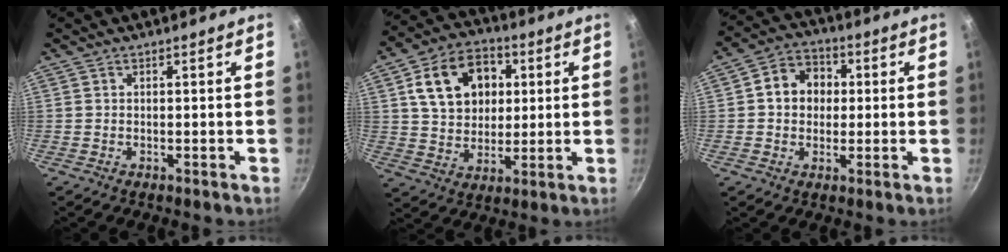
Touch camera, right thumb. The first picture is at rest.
{"total": 15.7, "force": [4.2, 11.8, 9.4], "torque": [-0.128, 0.010, 0.071]}
{"total": 8.9, "force": [1.0, 7.5, 4.6], "torque": [-0.041, 0.014, 0.002]}